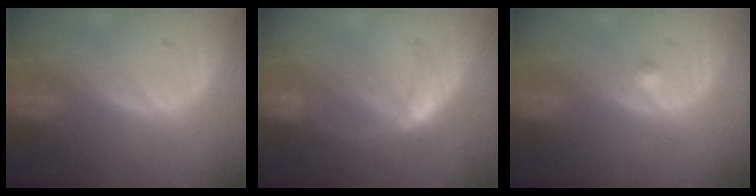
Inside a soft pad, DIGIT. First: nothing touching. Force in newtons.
{"total": 5.6, "press": 5.1, "slide": 2.4}
{"total": 0.9, "press": 0.7, "slide": 0.6}